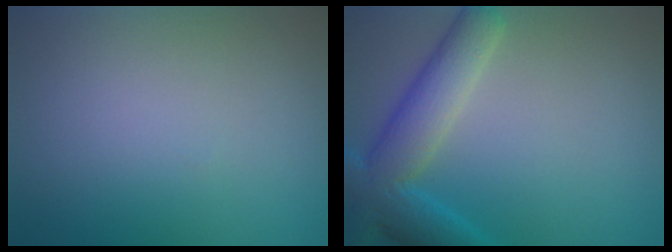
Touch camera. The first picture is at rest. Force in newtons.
{"total": 6.6, "press": 6.6, "slide": 0.4}